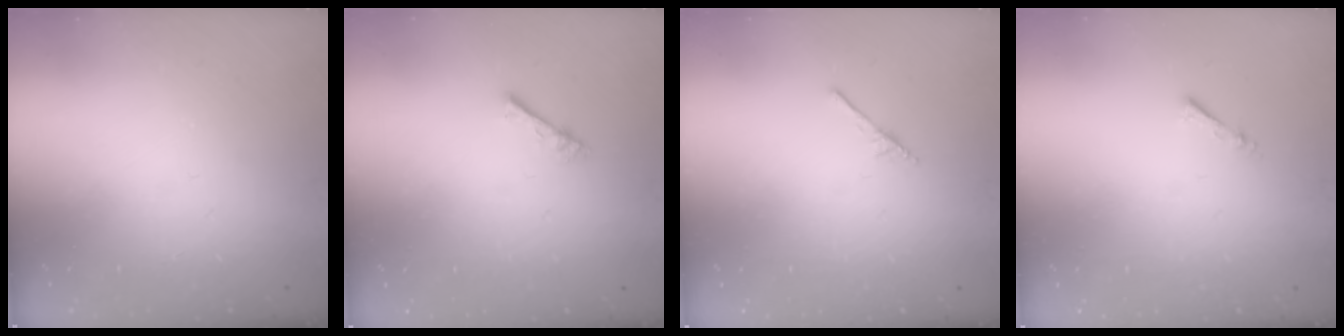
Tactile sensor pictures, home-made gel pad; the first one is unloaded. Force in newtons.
{"total": 2.4, "press": 2.4, "slide": 0.2}
{"total": 1.7, "press": 1.7, "slide": 0.1}
{"total": 1.3, "press": 1.2, "slide": 0.3}